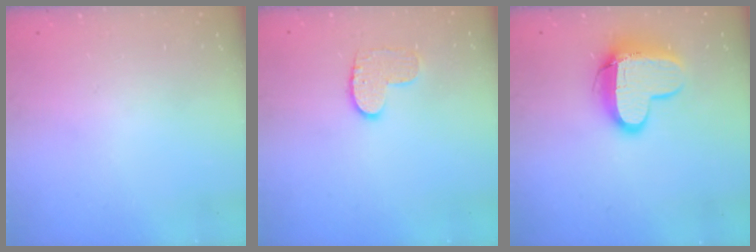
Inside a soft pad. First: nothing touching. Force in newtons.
{"total": 7.9, "press": 7.9, "slide": 0.3}
{"total": 12.9, "press": 12.9, "slide": 1.1}